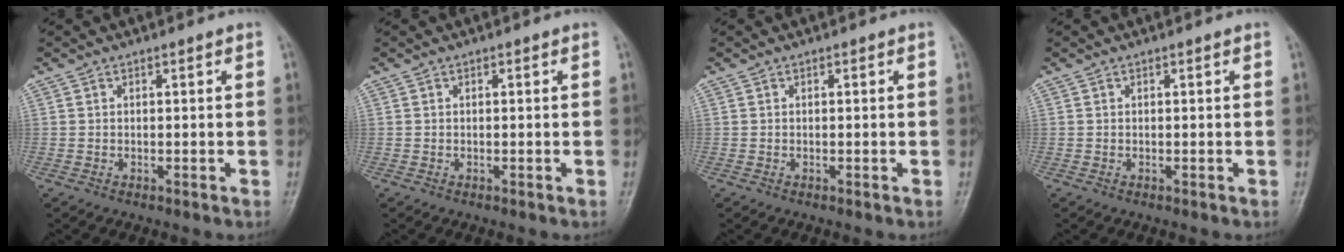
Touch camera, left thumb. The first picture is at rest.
{"total": 0.0}
{"total": 0.0}
{"total": 0.0}